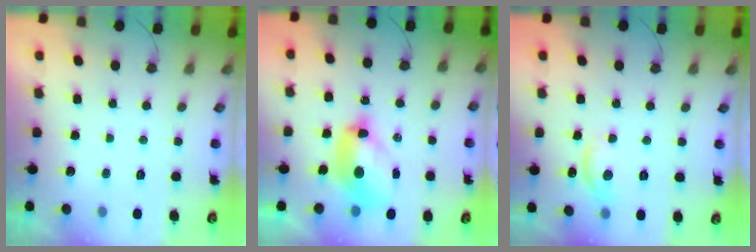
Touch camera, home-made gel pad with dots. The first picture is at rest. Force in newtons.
{"total": 11.3, "press": 11.2, "slide": 1.1}
{"total": 9.1, "press": 9.1, "slide": 0.5}